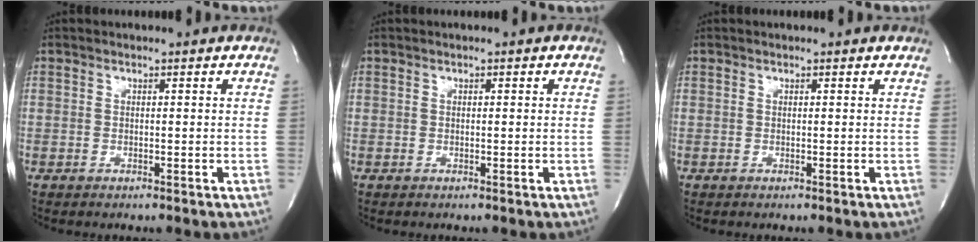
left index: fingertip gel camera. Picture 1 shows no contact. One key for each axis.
{"total": 0.5, "fx": 0.2, "fy": 0.2, "fz": 0.4, "tx": -0.009, "ty": 0.006, "tz": 0.004}
{"total": 0.5, "fx": 0.5, "fy": 0.1, "fz": 0.2, "tx": -0.010, "ty": 0.004, "tz": 0.002}